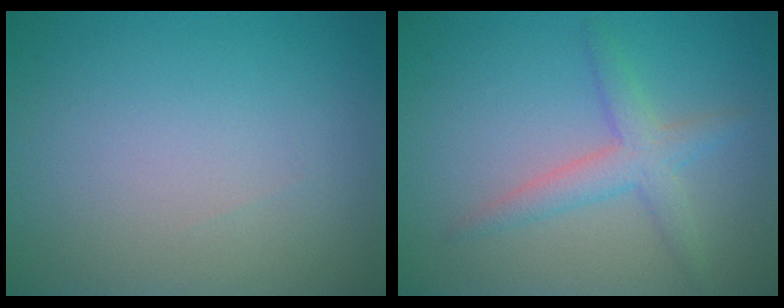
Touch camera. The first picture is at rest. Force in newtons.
{"total": 2.9, "press": 2.9, "slide": 0.1}